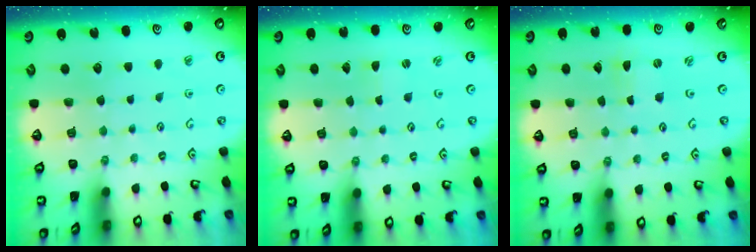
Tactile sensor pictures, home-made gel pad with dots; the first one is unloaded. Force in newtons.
{"total": 0.0}
{"total": 0.0}